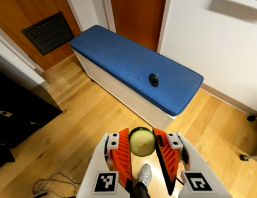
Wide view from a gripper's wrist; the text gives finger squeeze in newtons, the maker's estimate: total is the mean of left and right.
{"total": 7.5, "left": 7.1, "right": 7.8}